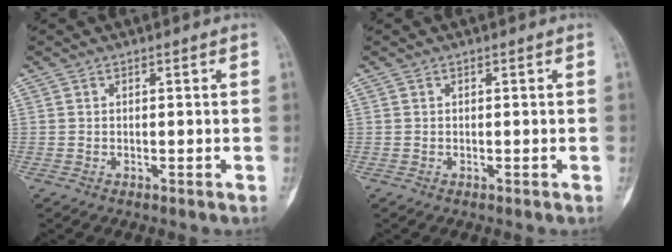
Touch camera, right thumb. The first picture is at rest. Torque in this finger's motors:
{"motor_torque": [0.27, 0.27, -0.01, 0.01, 0.00]}